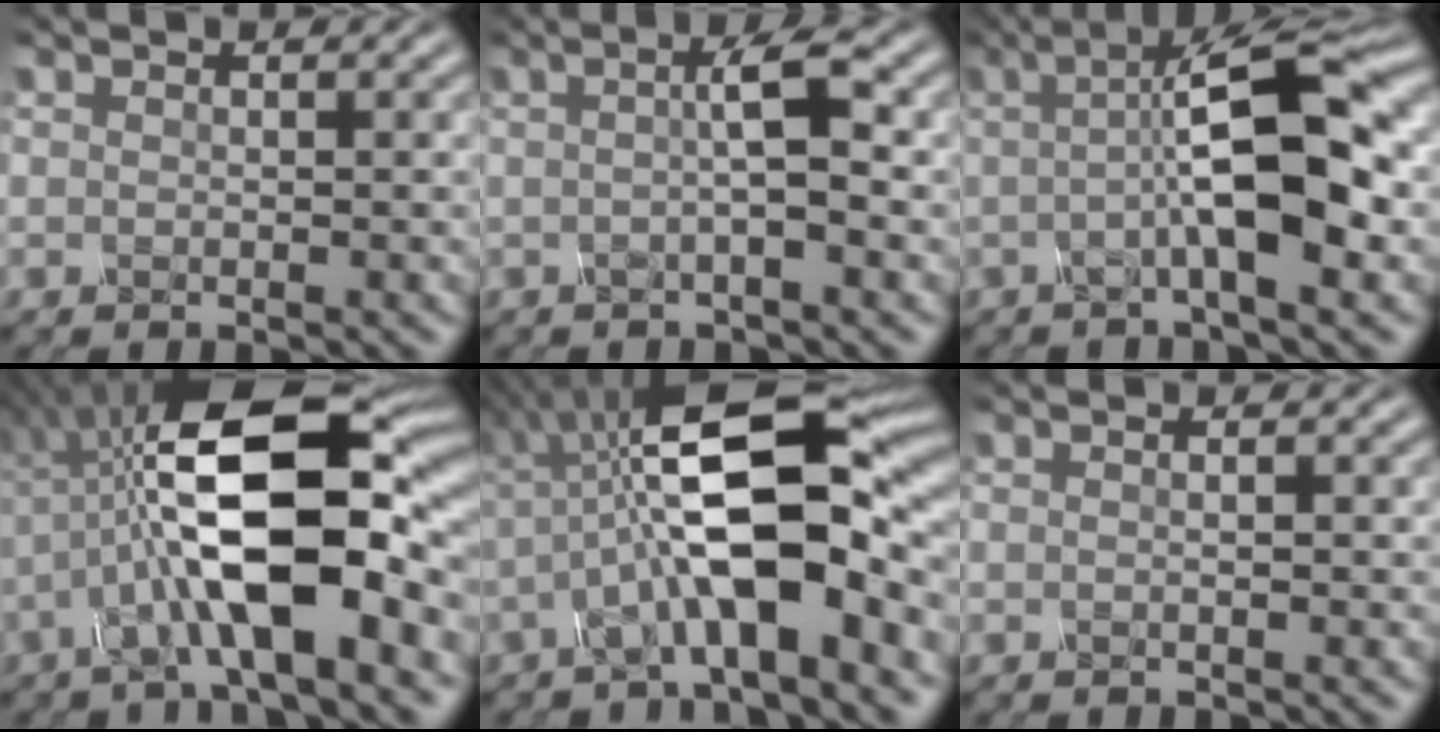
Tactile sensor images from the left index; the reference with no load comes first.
{"total": 3.8, "force": [0.4, 0.6, 3.7], "torque": [-0.057, 0.003, 0.001]}
{"total": 9.2, "force": [0.2, 2.1, 8.9], "torque": [-0.129, 0.021, -0.011]}
{"total": 13.7, "force": [-1.0, 5.4, 12.6], "torque": [-0.200, 0.011, -0.029]}
{"total": 13.6, "force": [-0.9, 4.9, 12.6], "torque": [-0.204, 0.014, -0.027]}
{"total": 1.9, "force": [0.6, 1.0, 1.6], "torque": [0.001, 0.002, -0.016]}